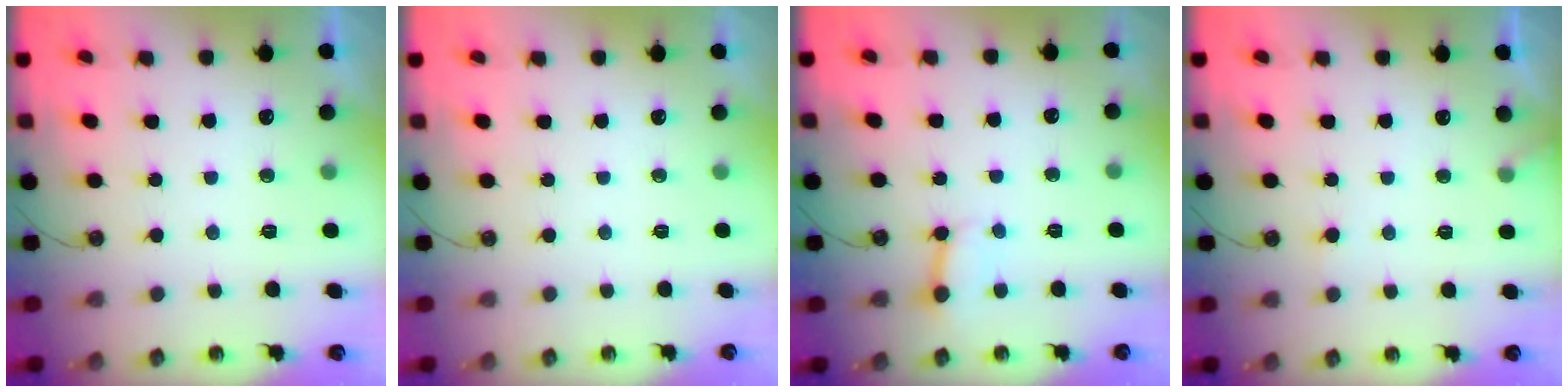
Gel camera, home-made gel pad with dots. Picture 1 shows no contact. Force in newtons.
{"total": 0.0}
{"total": 3.4, "press": 3.4, "slide": 0.3}
{"total": 5.7, "press": 5.7, "slide": 0.5}